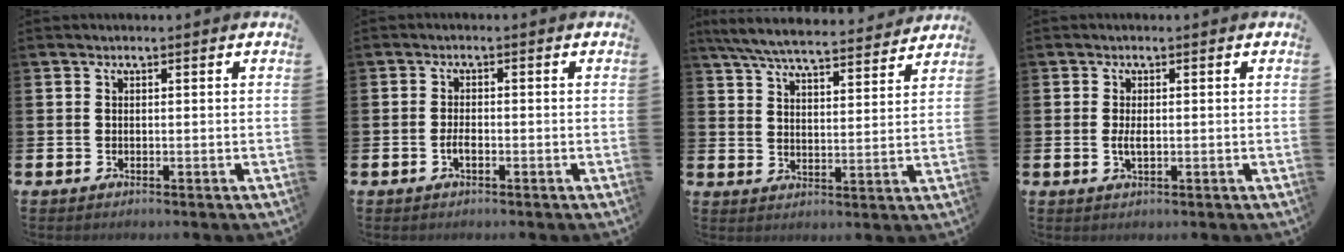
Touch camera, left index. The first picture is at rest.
{"total": 1.7, "force": [-0.6, 0.7, 1.4], "torque": [-0.030, 0.003, -0.012]}
{"total": 7.2, "force": [6.8, 0.8, 2.1], "torque": [-0.065, -0.042, 0.121]}
{"total": 1.9, "force": [0.0, 0.7, 1.7], "torque": [-0.028, 0.000, -0.002]}